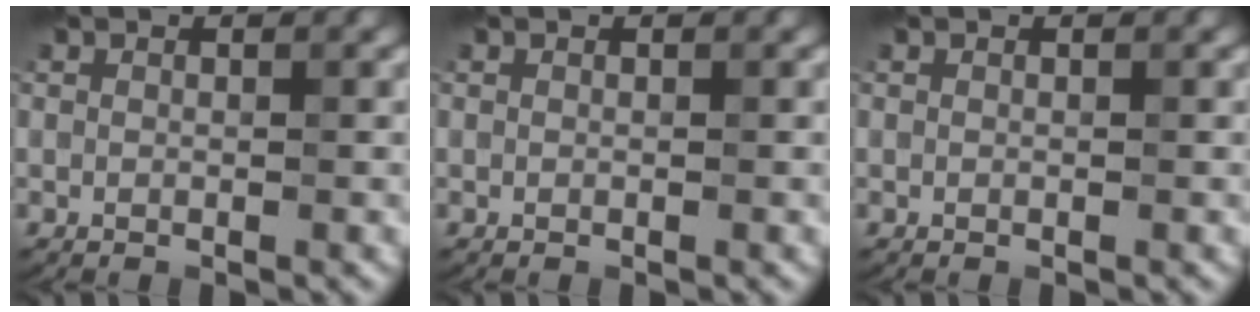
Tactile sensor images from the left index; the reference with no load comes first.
{"total": 0.0}
{"total": 0.0}